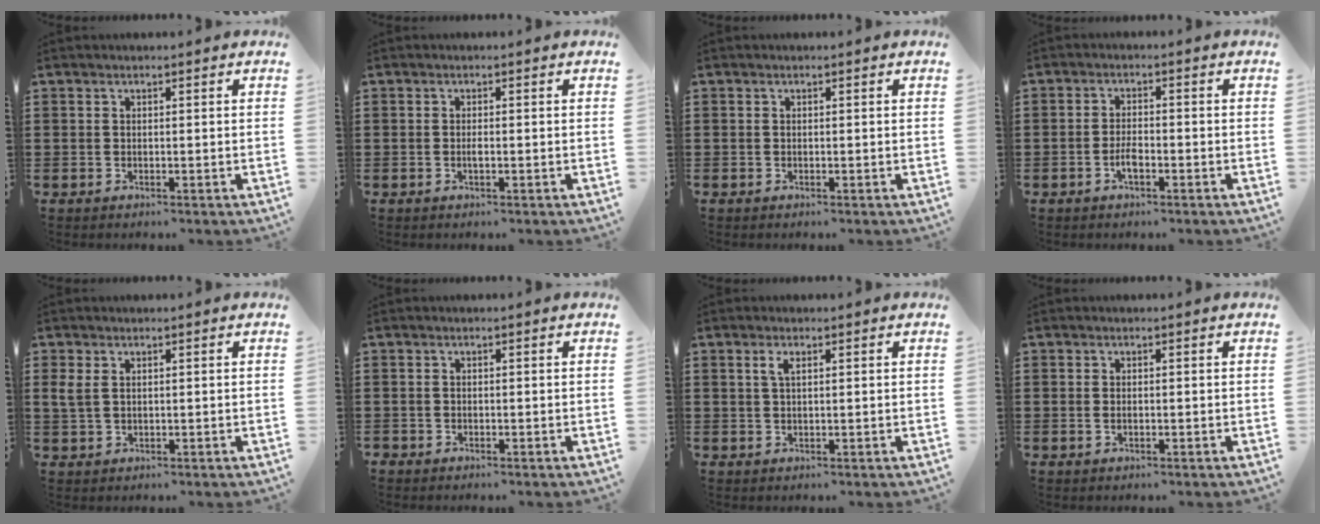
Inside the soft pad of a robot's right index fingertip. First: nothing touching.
{"total": 0.8, "force": [-0.3, 0.2, 0.8], "torque": [-0.022, -0.006, -0.006]}
{"total": 0.0}
{"total": 3.0, "force": [-1.3, 1.2, 2.4], "torque": [-0.059, 0.000, -0.028]}
{"total": 2.2, "force": [0.7, 1.3, 1.7], "torque": [-0.046, 0.001, 0.011]}
{"total": 0.6, "force": [-0.5, 0.2, 0.0], "torque": [0.000, 0.001, -0.012]}
{"total": 1.9, "force": [0.8, 0.7, 1.6], "torque": [-0.035, 0.005, 0.012]}
{"total": 0.7, "force": [-0.1, 0.3, 0.6], "torque": [-0.013, 0.000, -0.003]}